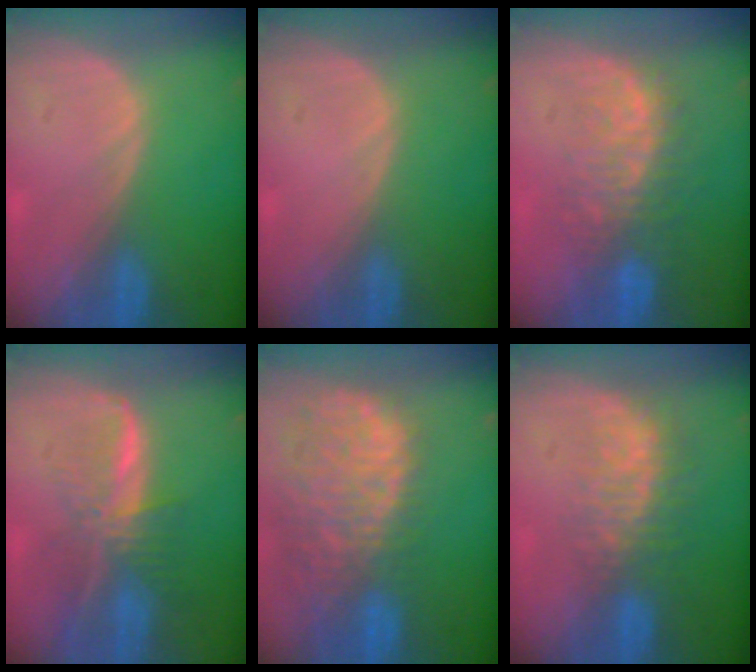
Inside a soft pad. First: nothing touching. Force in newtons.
{"total": 0.0}
{"total": 8.1, "press": 7.8, "slide": 2.2}
{"total": 8.1, "press": 6.8, "slide": 4.4}
{"total": 13.7, "press": 11.2, "slide": 7.9}
{"total": 7.8, "press": 6.9, "slide": 3.5}